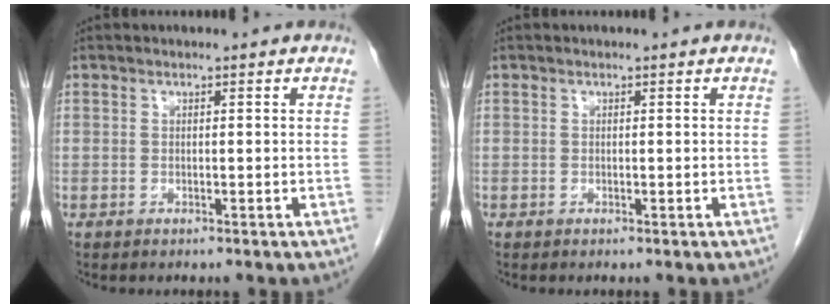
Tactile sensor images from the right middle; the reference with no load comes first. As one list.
[{"total": 0.0}]